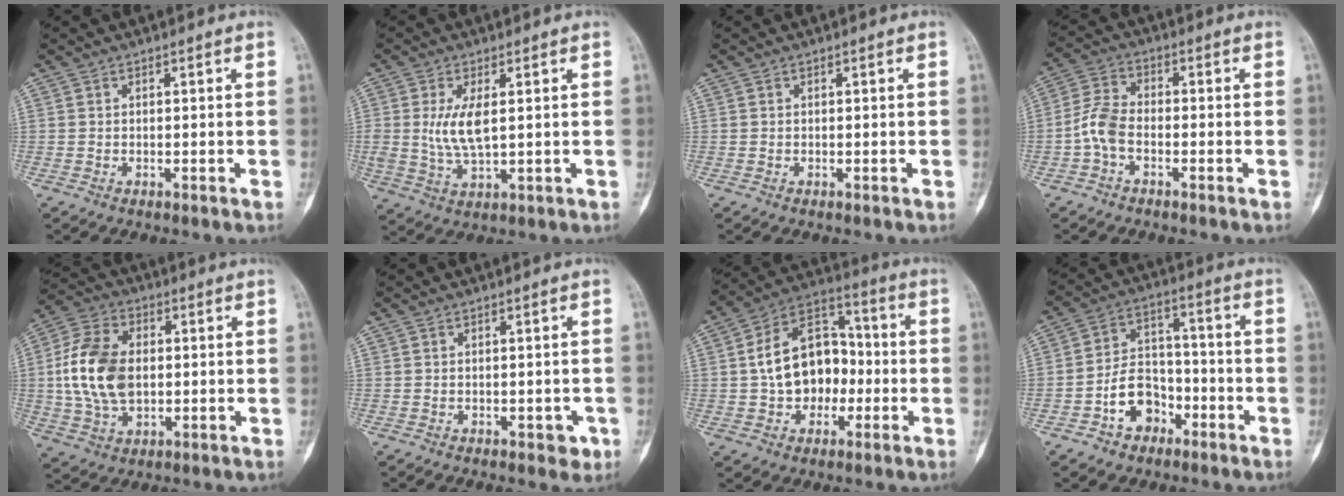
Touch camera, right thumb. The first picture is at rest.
{"total": 7.0, "force": [1.2, 2.9, 6.2], "torque": [-0.131, -0.013, 0.031]}
{"total": 0.0}
{"total": 5.9, "force": [-2.1, 3.3, 4.4], "torque": [-0.094, 0.023, -0.051]}
{"total": 14.7, "force": [0.7, 9.5, 11.2], "torque": [-0.212, 0.010, 0.013]}
{"total": 2.5, "force": [-1.0, 1.5, 1.8], "torque": [-0.003, 0.006, -0.008]}
{"total": 15.1, "force": [-1.3, 11.0, 10.2], "torque": [-0.125, 0.040, -0.026]}
{"total": 10.0, "force": [-4.6, 7.2, 5.2], "torque": [-0.055, 0.050, -0.080]}